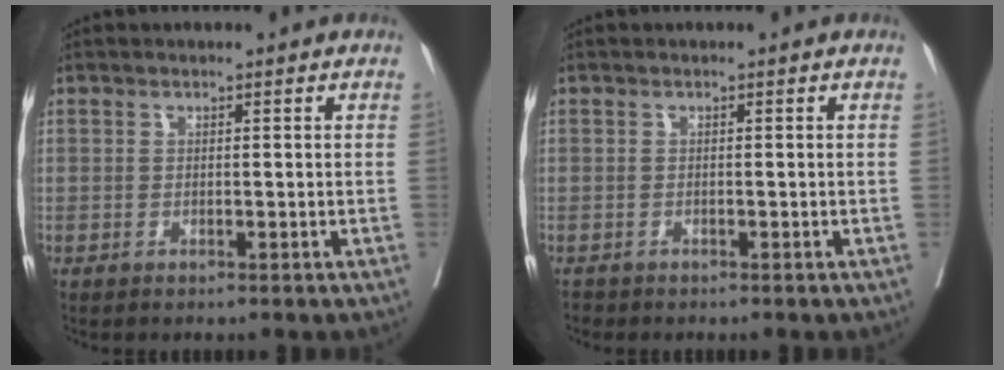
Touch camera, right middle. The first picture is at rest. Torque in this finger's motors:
{"motor_torque": [-0.12, -0.23, -0.04, -0.01]}